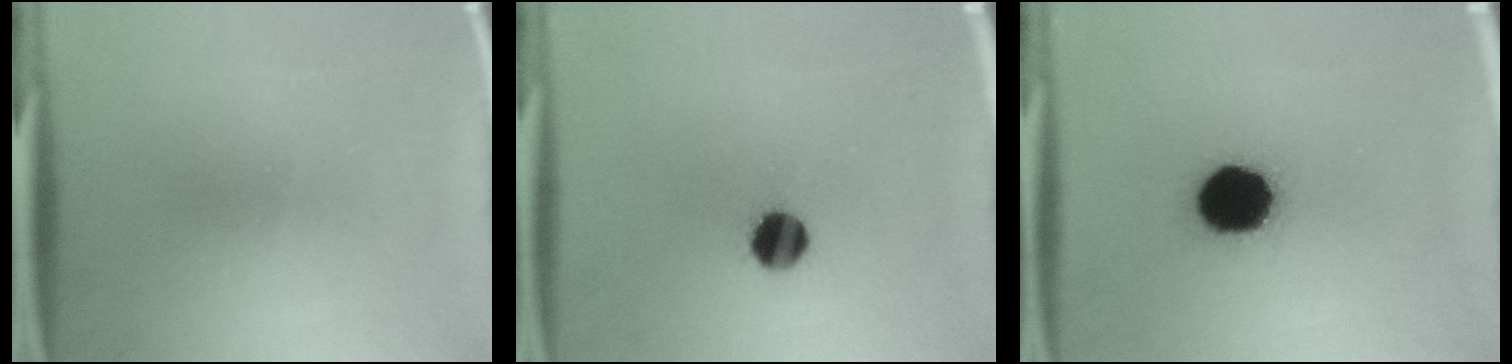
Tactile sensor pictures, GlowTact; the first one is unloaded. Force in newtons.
{"total": 6.9}
{"total": 16.1}